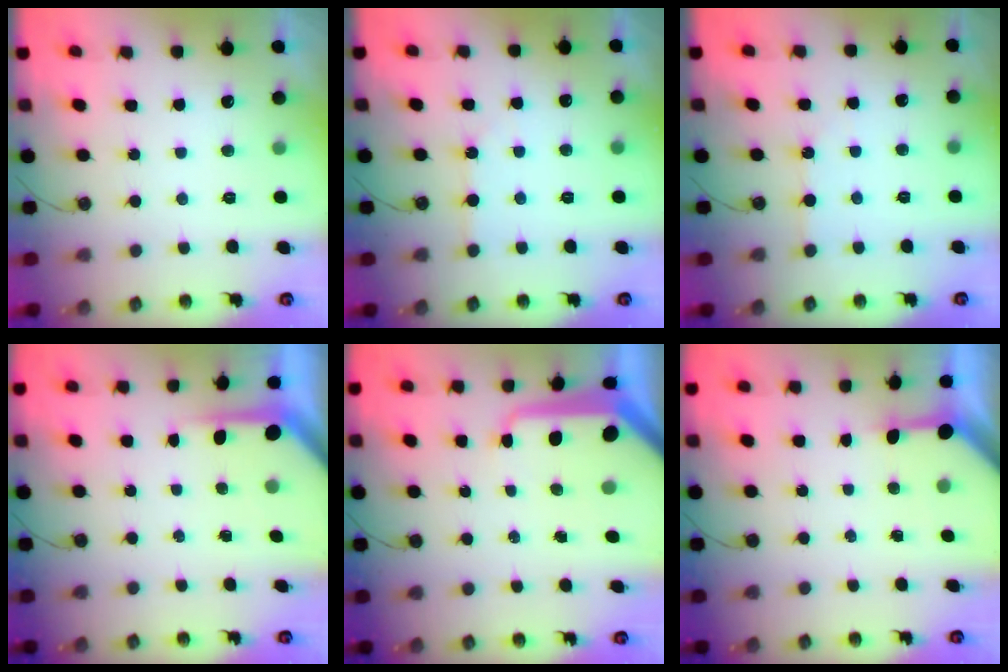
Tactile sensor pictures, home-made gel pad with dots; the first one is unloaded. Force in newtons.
{"total": 2.9, "press": 2.8, "slide": 0.4}
{"total": 2.0, "press": 1.9, "slide": 0.3}
{"total": 3.8, "press": 3.8, "slide": 0.3}
{"total": 13.7, "press": 13.6, "slide": 1.4}
{"total": 3.4, "press": 3.4, "slide": 0.3}